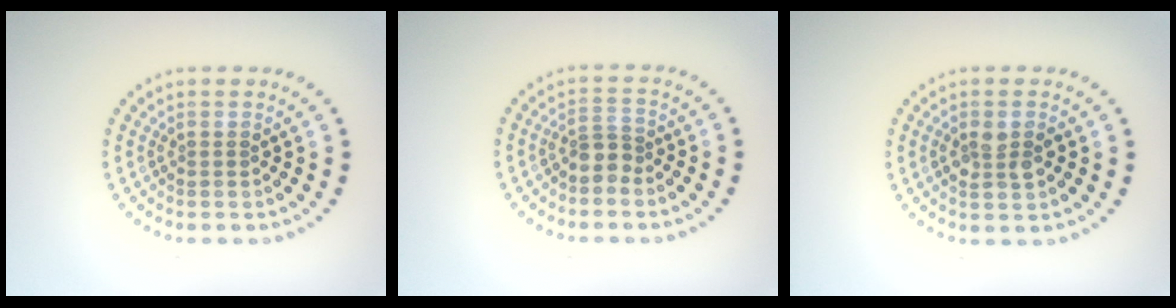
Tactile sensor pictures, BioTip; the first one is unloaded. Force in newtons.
{"total": 1.9, "press": 1.4, "slide": 1.3}
{"total": 2.7, "press": 2.7, "slide": 0.3}